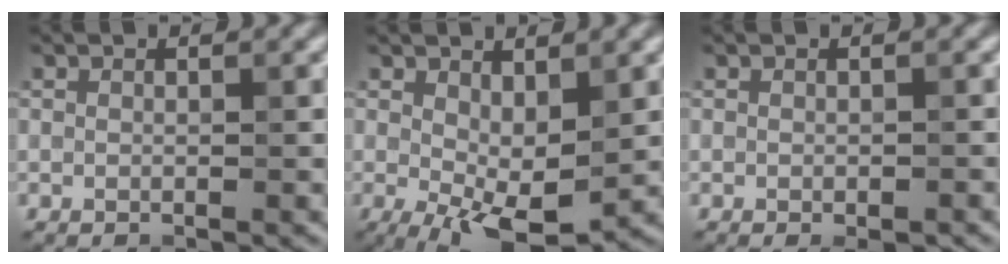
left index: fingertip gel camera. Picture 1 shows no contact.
{"total": 5.3, "force": [-0.5, 2.5, 4.7], "torque": [-0.098, -0.011, -0.001]}
{"total": 1.2, "force": [-0.9, 0.2, 0.8], "torque": [-0.016, -0.004, -0.009]}